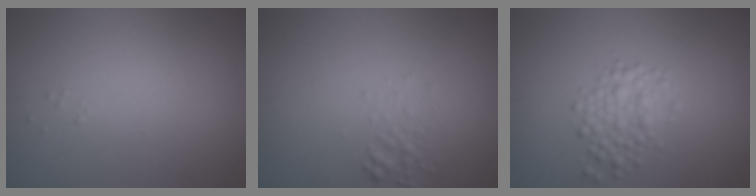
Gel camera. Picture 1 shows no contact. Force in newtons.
{"total": 1.3, "press": 1.3, "slide": 0.1}
{"total": 2.6, "press": 2.6, "slide": 0.0}